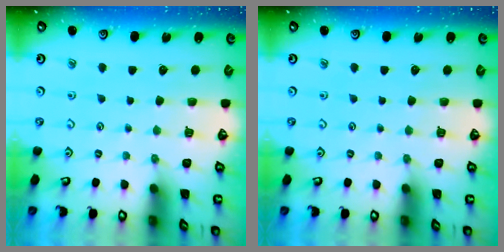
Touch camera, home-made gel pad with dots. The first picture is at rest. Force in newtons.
{"total": 0.0}